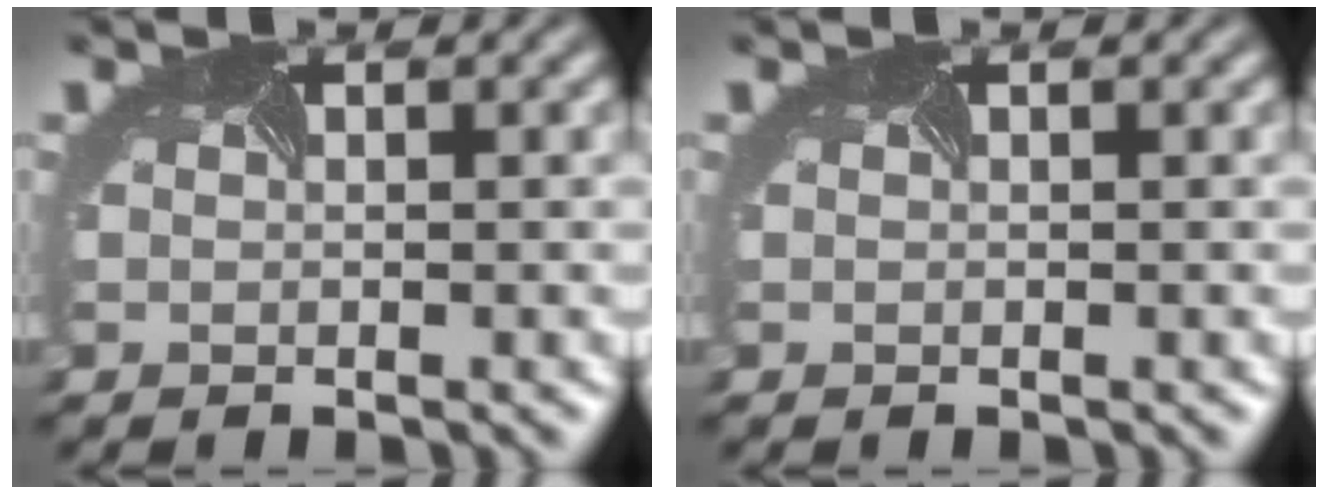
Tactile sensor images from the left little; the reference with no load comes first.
{"total": 0.0}